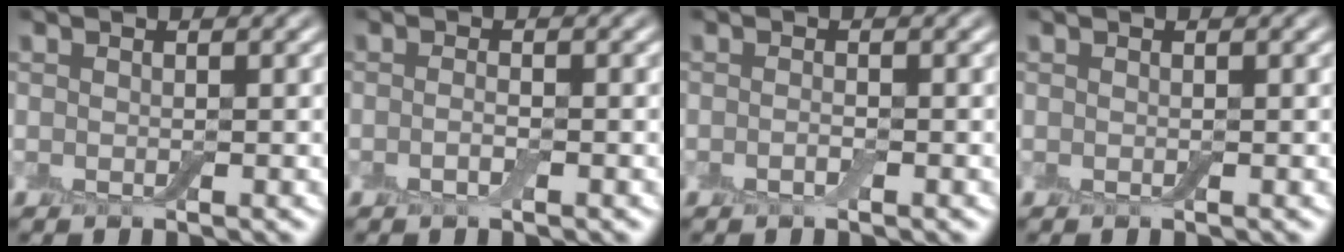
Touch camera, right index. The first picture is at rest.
{"total": 1.1, "force": [-0.5, 0.3, 0.9], "torque": [-0.019, -0.002, -0.011]}
{"total": 0.8, "force": [-0.4, 0.2, 0.6], "torque": [-0.014, -0.001, -0.008]}
{"total": 0.0}